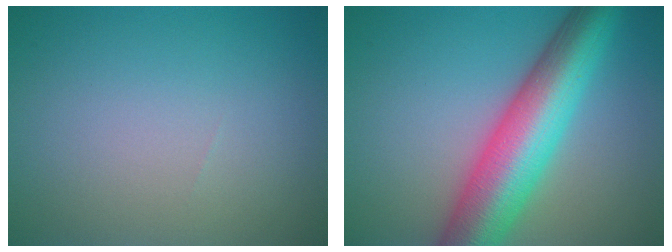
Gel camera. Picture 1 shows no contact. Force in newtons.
{"total": 10.4, "press": 10.4, "slide": 0.2}